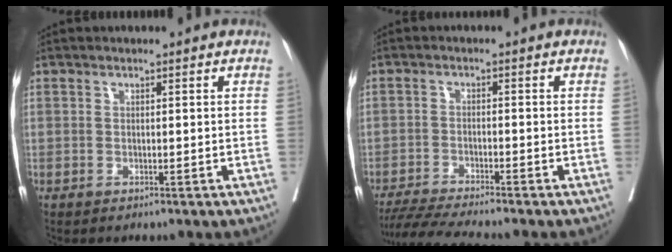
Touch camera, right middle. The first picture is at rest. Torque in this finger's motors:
{"motor_torque": [0.34, -0.42, 0.02, 0.02]}